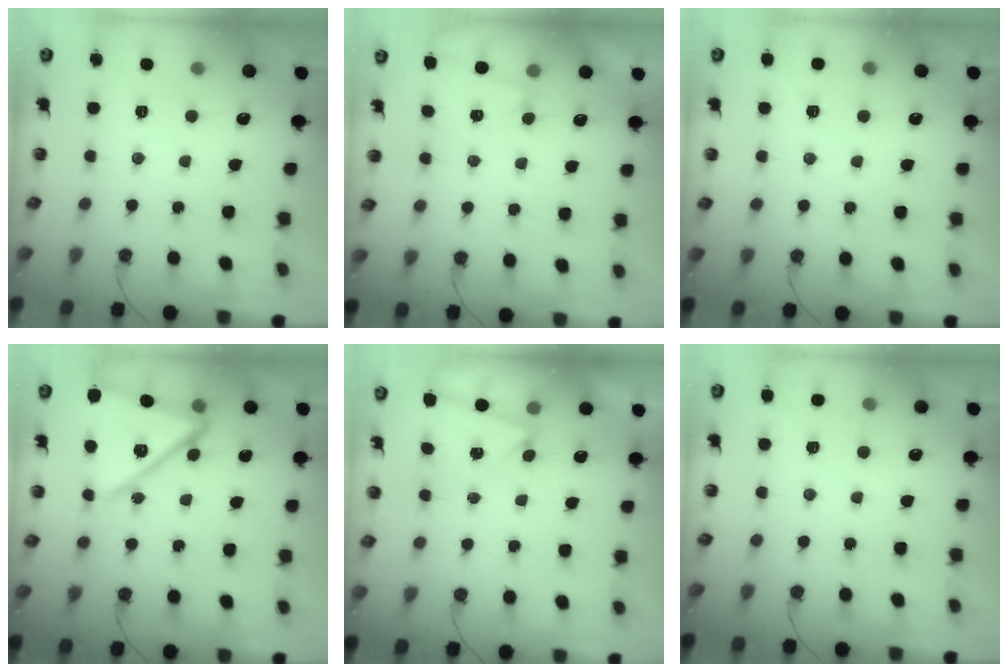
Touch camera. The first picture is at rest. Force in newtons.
{"total": 2.5, "press": 1.9, "slide": 1.7}
{"total": 4.0, "press": 3.1, "slide": 2.5}
{"total": 15.3, "press": 15.3, "slide": 1.2}
{"total": 1.9, "press": 1.4, "slide": 1.4}
{"total": 3.5, "press": 3.5, "slide": 0.2}